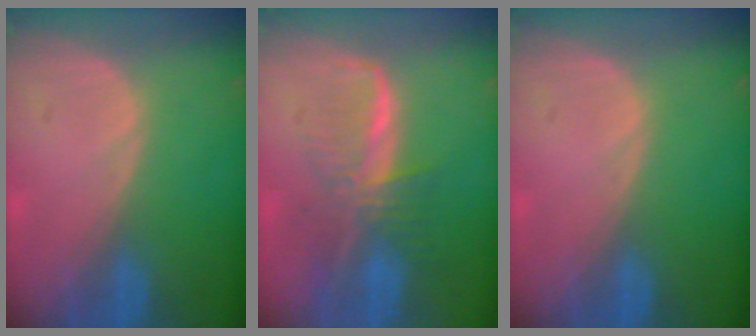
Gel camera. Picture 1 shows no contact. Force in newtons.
{"total": 7.6, "press": 6.7, "slide": 3.6}
{"total": 0.0}